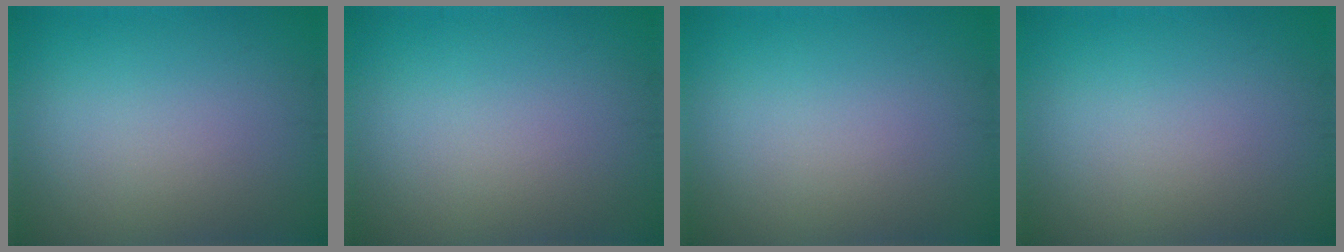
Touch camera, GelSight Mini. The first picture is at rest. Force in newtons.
{"total": 0.0}
{"total": 0.0}
{"total": 0.0}